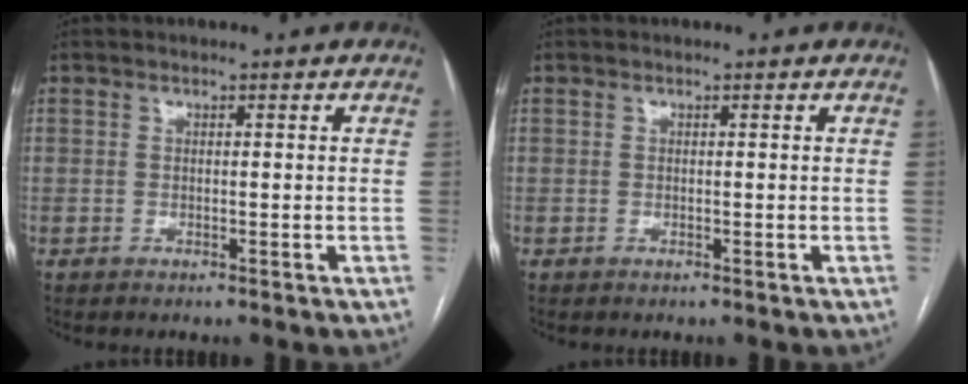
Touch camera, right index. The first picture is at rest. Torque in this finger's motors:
{"motor_torque": [0.00, 0.00, 0.00, 0.01]}